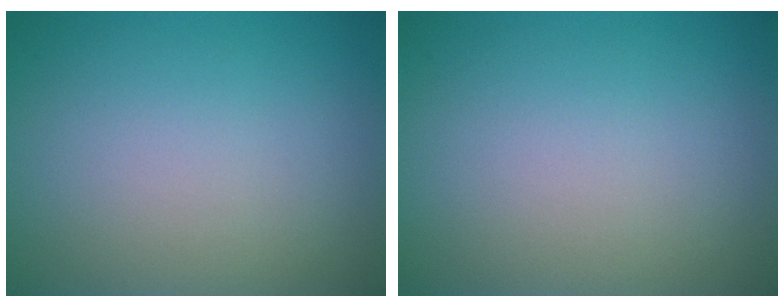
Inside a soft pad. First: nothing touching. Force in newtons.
{"total": 0.0}